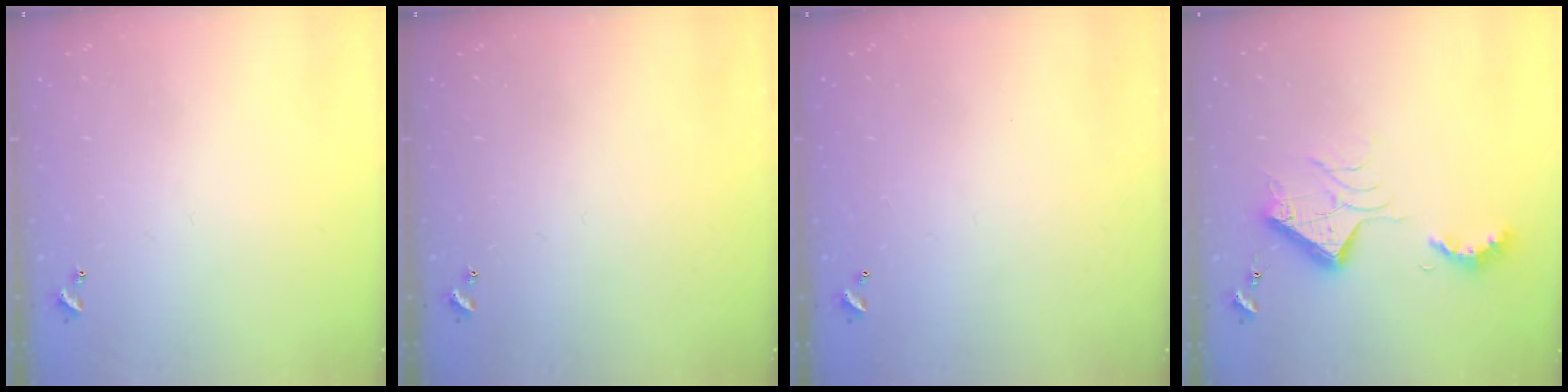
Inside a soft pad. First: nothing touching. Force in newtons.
{"total": 0.0}
{"total": 2.7, "press": 2.7, "slide": 0.1}
{"total": 13.2, "press": 13.1, "slide": 1.7}